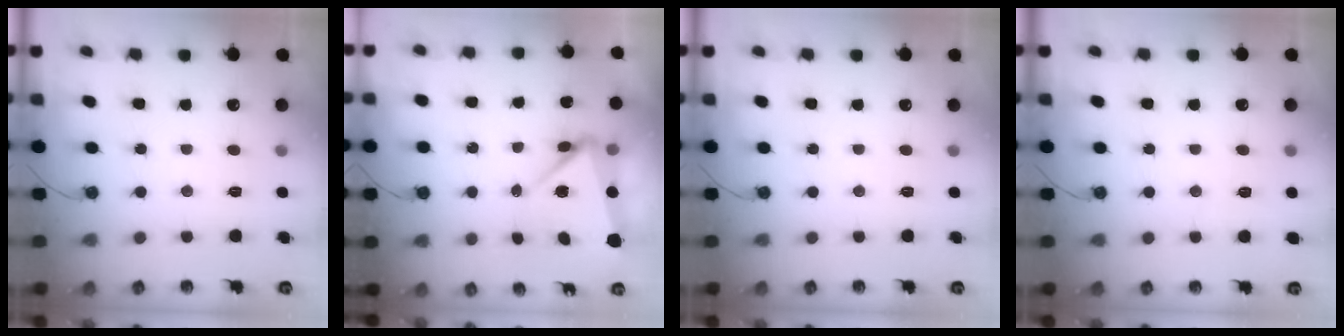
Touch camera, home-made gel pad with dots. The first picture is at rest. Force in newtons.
{"total": 6.6, "press": 5.8, "slide": 3.0}
{"total": 0.0}
{"total": 5.3, "press": 5.0, "slide": 1.7}